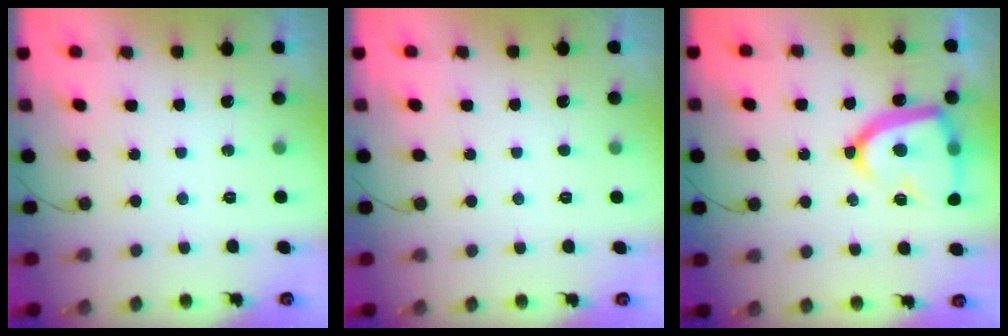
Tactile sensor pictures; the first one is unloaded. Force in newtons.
{"total": 1.6, "press": 1.5, "slide": 0.2}
{"total": 19.0, "press": 18.9, "slide": 1.7}